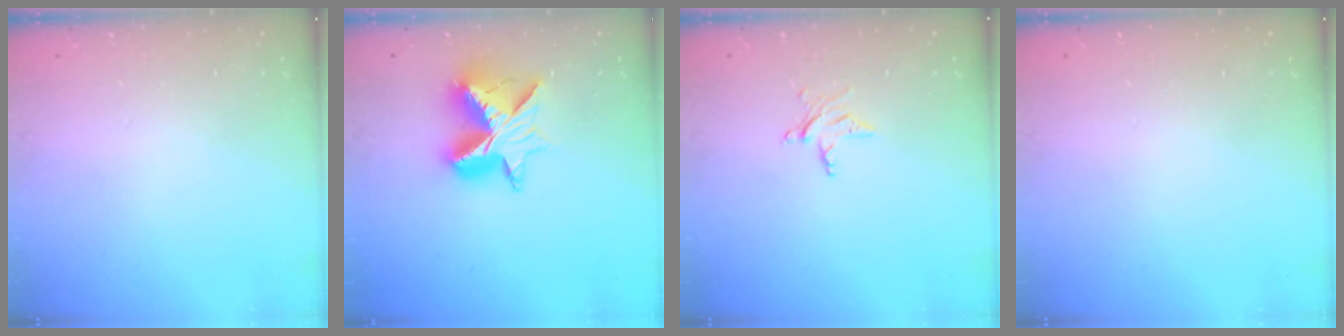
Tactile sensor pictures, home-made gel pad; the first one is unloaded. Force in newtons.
{"total": 12.1, "press": 12.0, "slide": 1.0}
{"total": 3.7, "press": 3.7, "slide": 0.4}
{"total": 0.0}